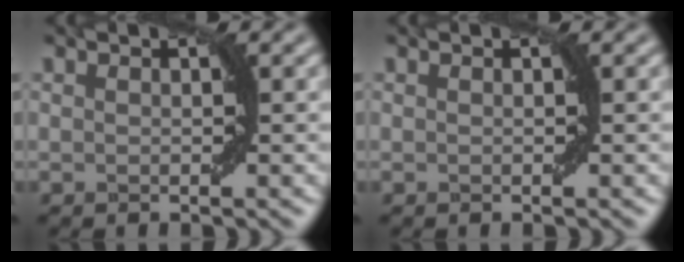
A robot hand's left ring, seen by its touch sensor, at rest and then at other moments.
{"total": 0.0}